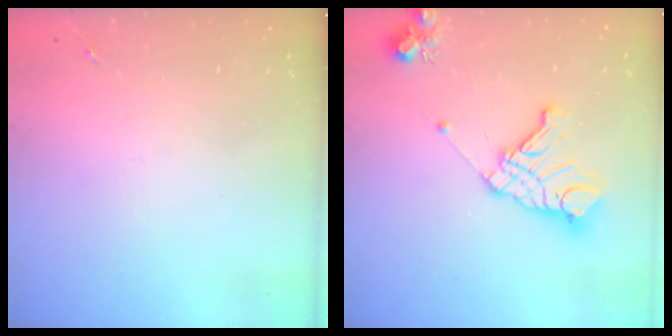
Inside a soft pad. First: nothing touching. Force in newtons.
{"total": 15.8, "press": 15.7, "slide": 1.7}